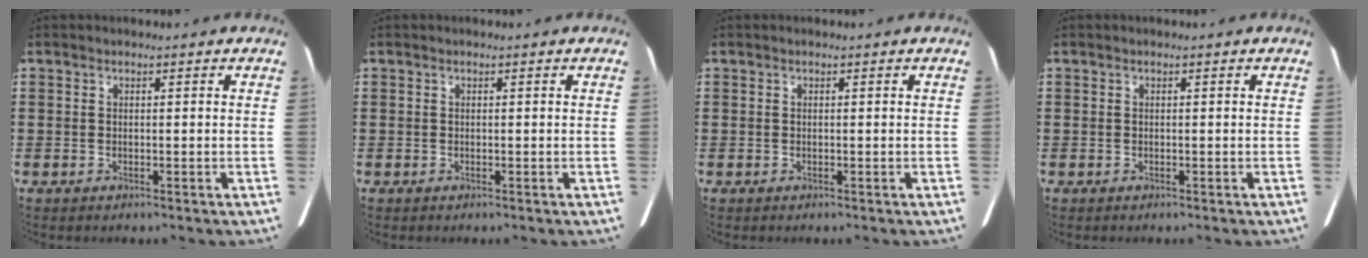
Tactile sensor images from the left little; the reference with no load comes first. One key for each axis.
{"total": 0.0}
{"total": 0.0}
{"total": 0.0}